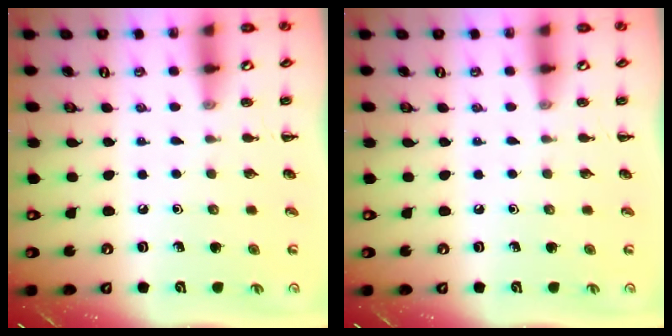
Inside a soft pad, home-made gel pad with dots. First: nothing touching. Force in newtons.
{"total": 0.0}